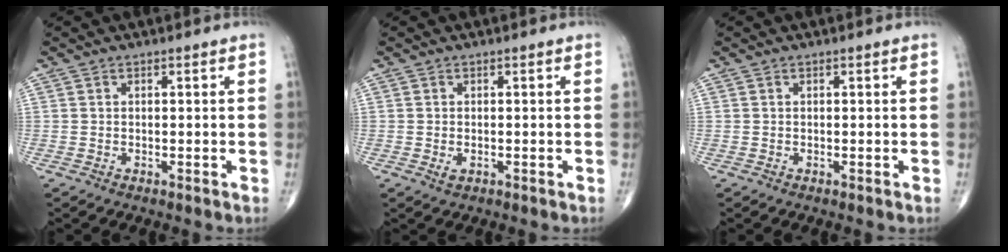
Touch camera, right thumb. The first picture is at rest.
{"total": 1.2, "force": [-0.2, 0.8, 0.9], "torque": [-0.014, 0.000, -0.001]}
{"total": 0.0}